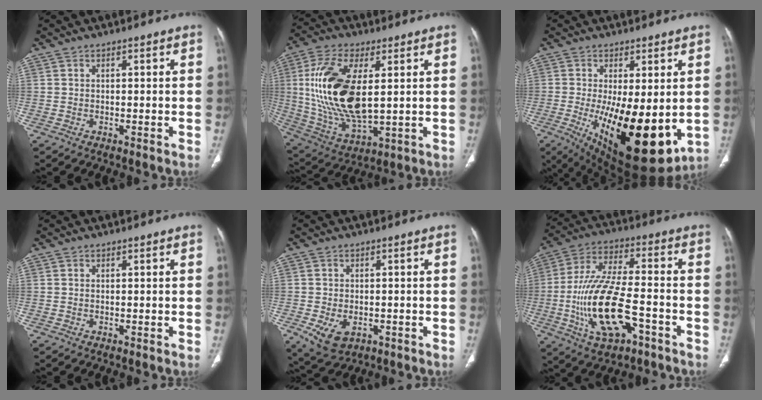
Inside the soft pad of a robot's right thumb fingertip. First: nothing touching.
{"total": 21.0, "force": [2.9, 9.9, 18.3], "torque": [-0.374, -0.019, 0.063]}
{"total": 20.3, "force": [-3.4, 8.1, 18.3], "torque": [-0.268, -0.037, -0.024]}
{"total": 0.0}
{"total": 6.6, "force": [-2.2, 4.3, 4.5], "torque": [-0.077, 0.000, -0.025]}
{"total": 18.5, "force": [-5.7, 7.8, 15.8], "torque": [-0.314, 0.031, -0.095]}